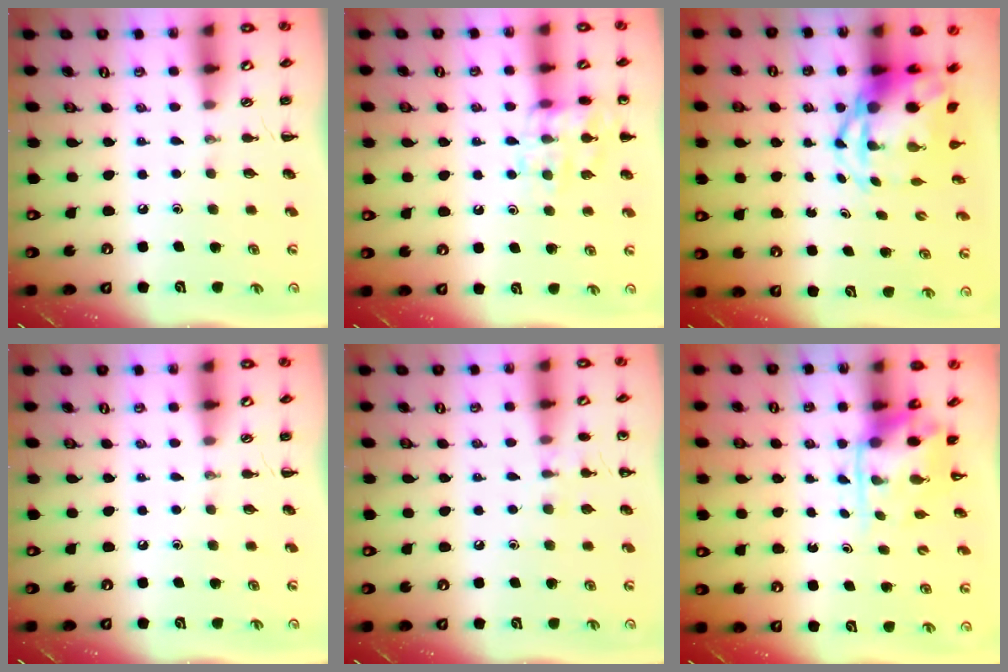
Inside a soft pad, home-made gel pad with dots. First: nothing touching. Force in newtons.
{"total": 13.3, "press": 13.2, "slide": 0.8}
{"total": 6.1, "press": 6.0, "slide": 1.3}
{"total": 0.0}
{"total": 5.8, "press": 5.6, "slide": 1.7}
{"total": 3.4, "press": 3.3, "slide": 0.6}